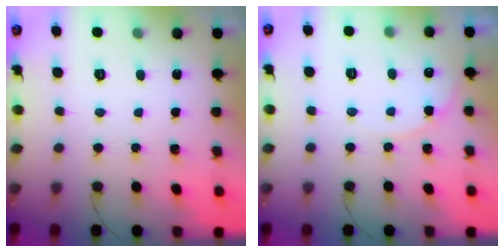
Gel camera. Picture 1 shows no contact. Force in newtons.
{"total": 5.6, "press": 5.6, "slide": 0.6}